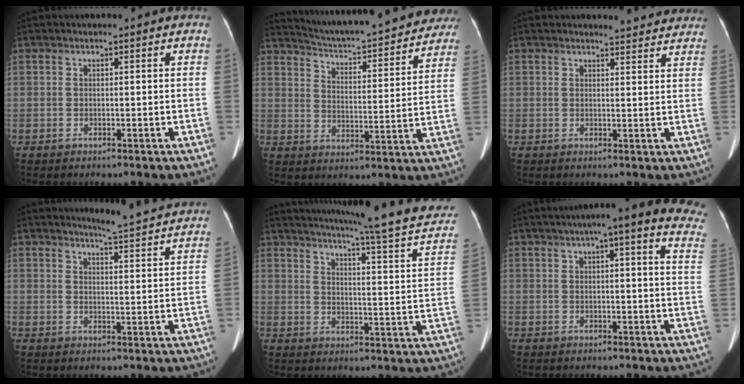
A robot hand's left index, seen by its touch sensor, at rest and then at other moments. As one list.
[{"total": 24.3, "force": [22.3, 4.3, 8.6], "torque": [-0.130, -0.028, 0.285]}, {"total": 6.0, "force": [5.8, 0.8, 1.1], "torque": [-0.009, -0.004, 0.048]}, {"total": 11.0, "force": [10.6, -0.6, 2.8], "torque": [-0.046, -0.024, 0.120]}, {"total": 23.0, "force": [19.5, 0.8, 12.1], "torque": [-0.165, -0.035, 0.231]}, {"total": 18.6, "force": [14.2, 2.8, 11.8], "torque": [-0.145, 0.021, 0.150]}]